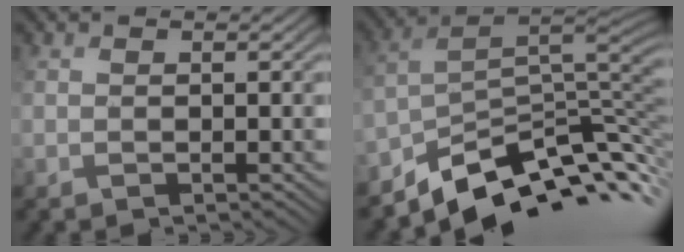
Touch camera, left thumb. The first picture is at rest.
{"total": 9.7, "force": [-7.2, 3.3, 5.6], "torque": [-0.114, 0.009, -0.118]}